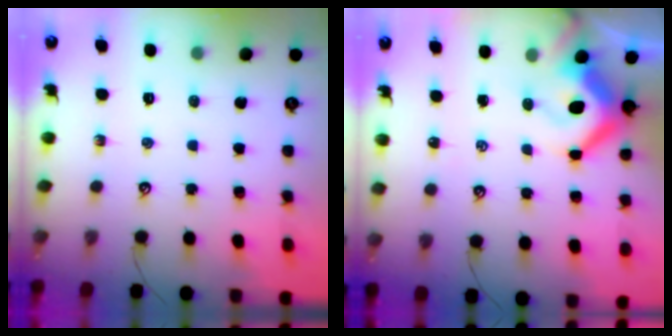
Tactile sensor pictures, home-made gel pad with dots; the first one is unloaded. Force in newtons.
{"total": 12.7, "press": 12.5, "slide": 2.0}